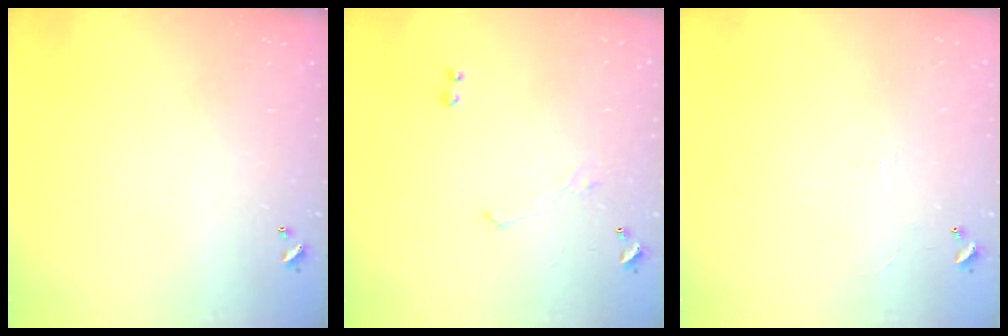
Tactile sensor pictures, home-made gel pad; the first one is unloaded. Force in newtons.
{"total": 1.6, "press": 1.5, "slide": 0.6}
{"total": 1.8, "press": 1.7, "slide": 0.4}